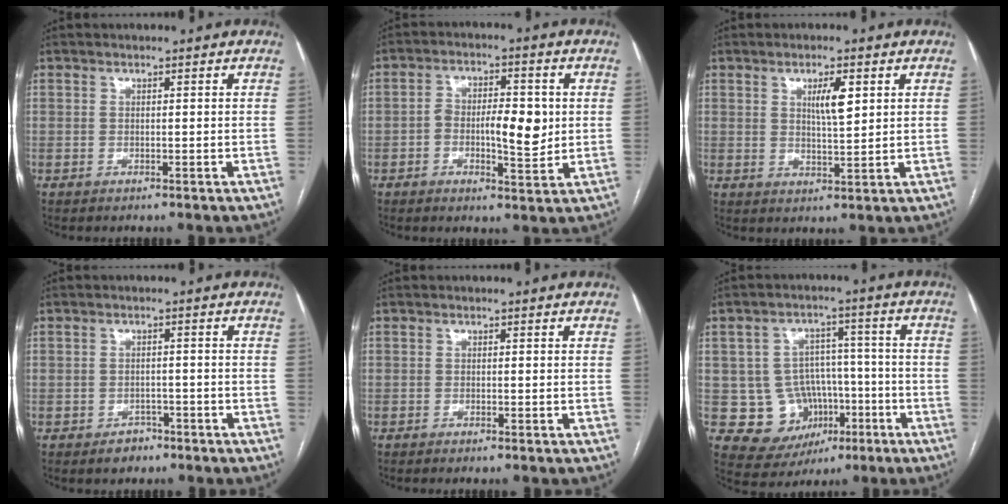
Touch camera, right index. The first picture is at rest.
{"total": 7.9, "force": [-0.5, 3.0, 7.3], "torque": [-0.119, 0.010, -0.006]}
{"total": 4.6, "force": [1.8, 0.9, 4.1], "torque": [-0.073, -0.001, 0.033]}
{"total": 2.8, "force": [-1.9, 1.9, 0.7], "torque": [-0.009, 0.006, -0.022]}
{"total": 0.9, "force": [-0.7, -0.1, 0.6], "torque": [-0.015, -0.001, -0.011]}
{"total": 10.9, "force": [-2.9, 9.8, 3.8], "torque": [-0.055, 0.034, -0.027]}